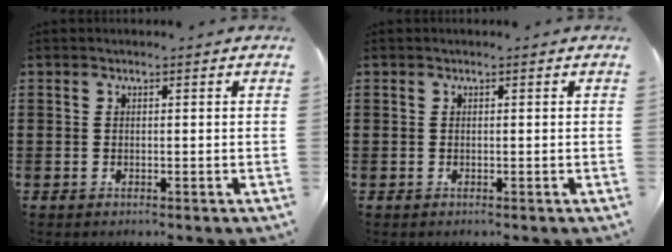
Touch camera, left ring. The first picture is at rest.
{"total": 0.0}